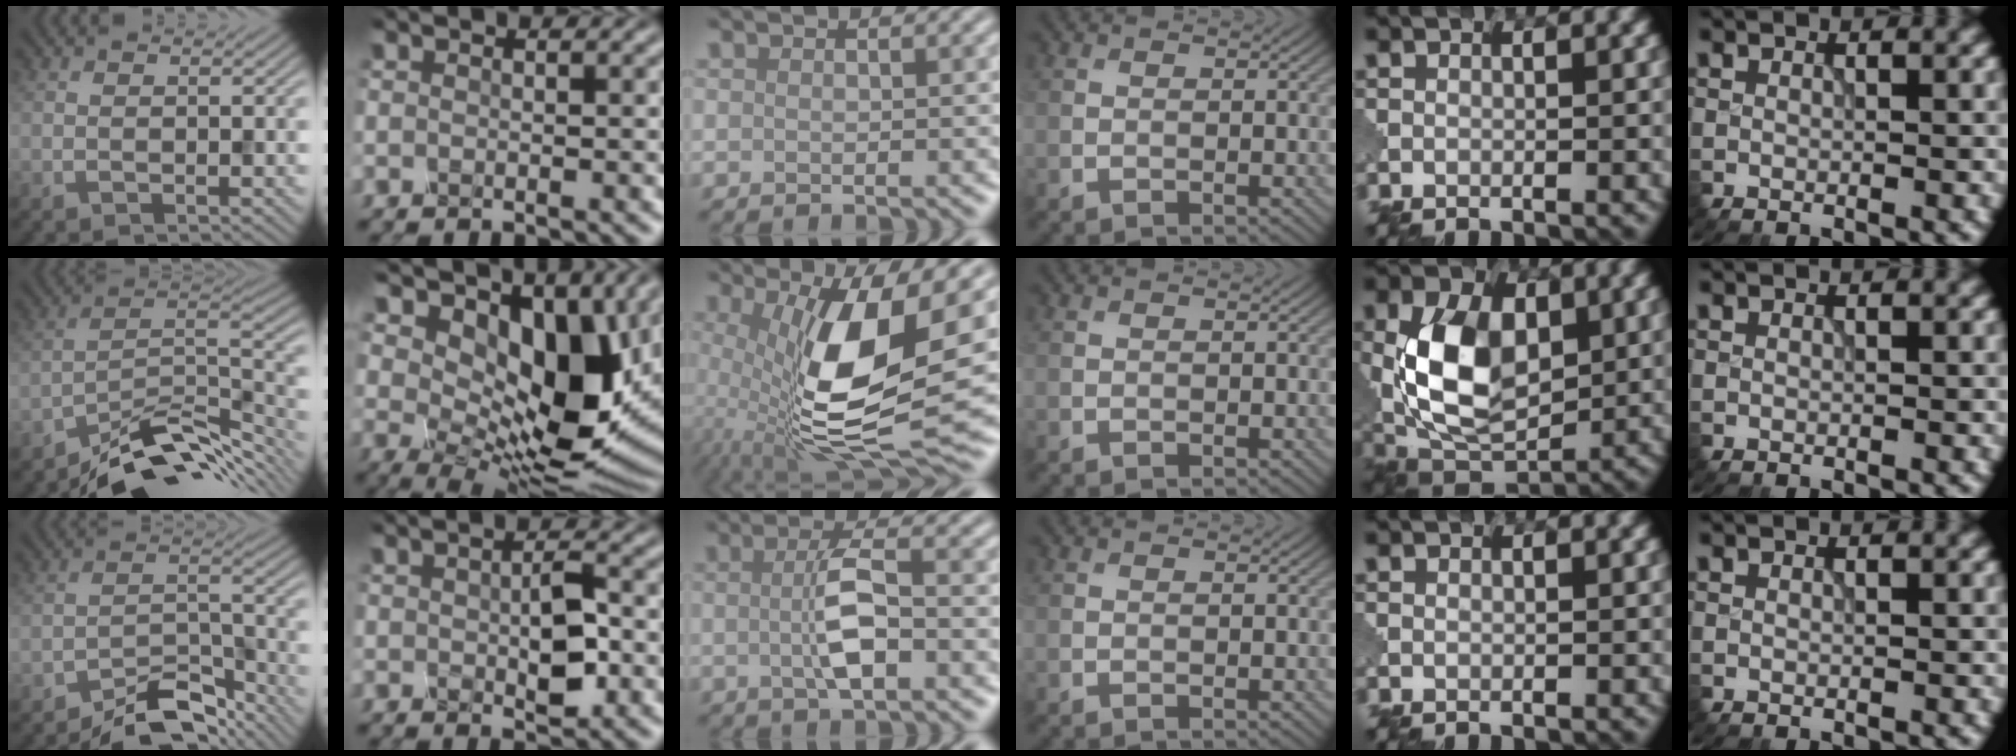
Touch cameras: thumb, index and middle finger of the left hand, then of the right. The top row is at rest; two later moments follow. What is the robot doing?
{"motion": "press", "object": "mechanical pencil"}